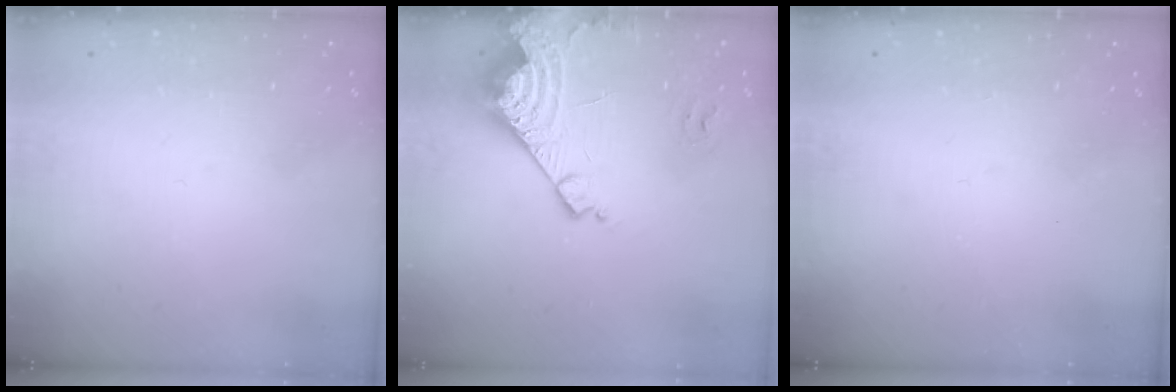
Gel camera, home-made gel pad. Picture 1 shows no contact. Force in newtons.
{"total": 16.9, "press": 16.7, "slide": 2.1}
{"total": 1.4, "press": 1.2, "slide": 0.7}